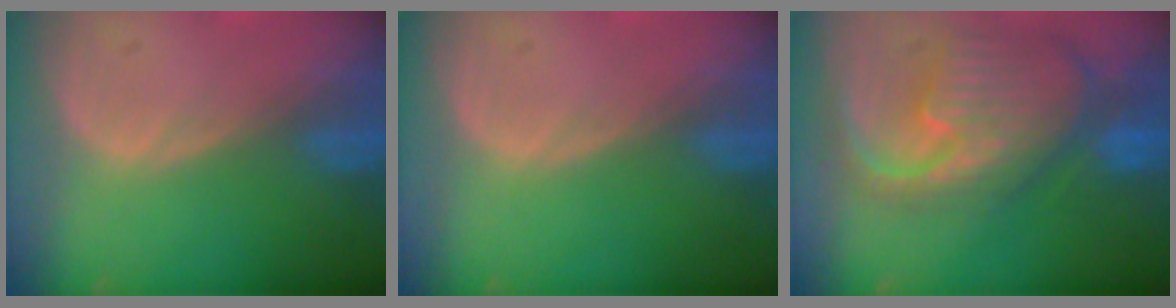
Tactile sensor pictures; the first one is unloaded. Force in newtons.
{"total": 0.0}
{"total": 12.0, "press": 10.4, "slide": 6.0}